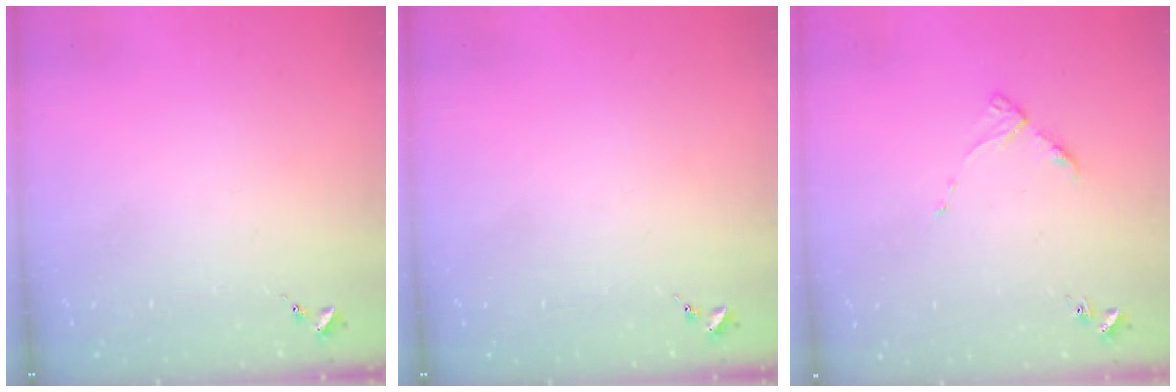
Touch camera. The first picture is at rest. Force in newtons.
{"total": 0.0}
{"total": 4.5, "press": 4.4, "slide": 0.6}